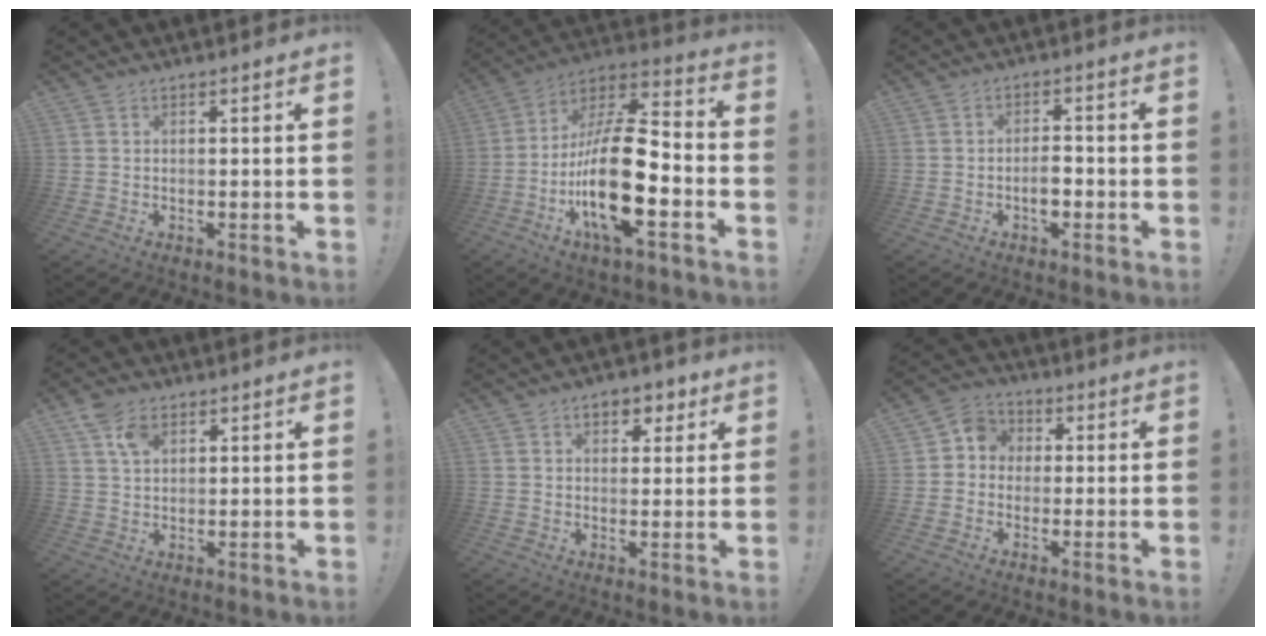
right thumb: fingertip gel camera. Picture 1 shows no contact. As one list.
[{"total": 23.4, "force": [-6.3, 8.2, 21.0], "torque": [-0.398, 0.030, -0.106]}, {"total": 4.6, "force": [-1.6, 3.1, 3.0], "torque": [-0.032, 0.010, -0.030]}, {"total": 6.6, "force": [3.6, 4.0, 3.8], "torque": [-0.060, -0.011, 0.067]}, {"total": 5.9, "force": [2.9, 3.9, 3.3], "torque": [-0.029, -0.008, 0.046]}, {"total": 5.9, "force": [-0.7, 5.5, 1.9], "torque": [-0.030, 0.020, -0.010]}]